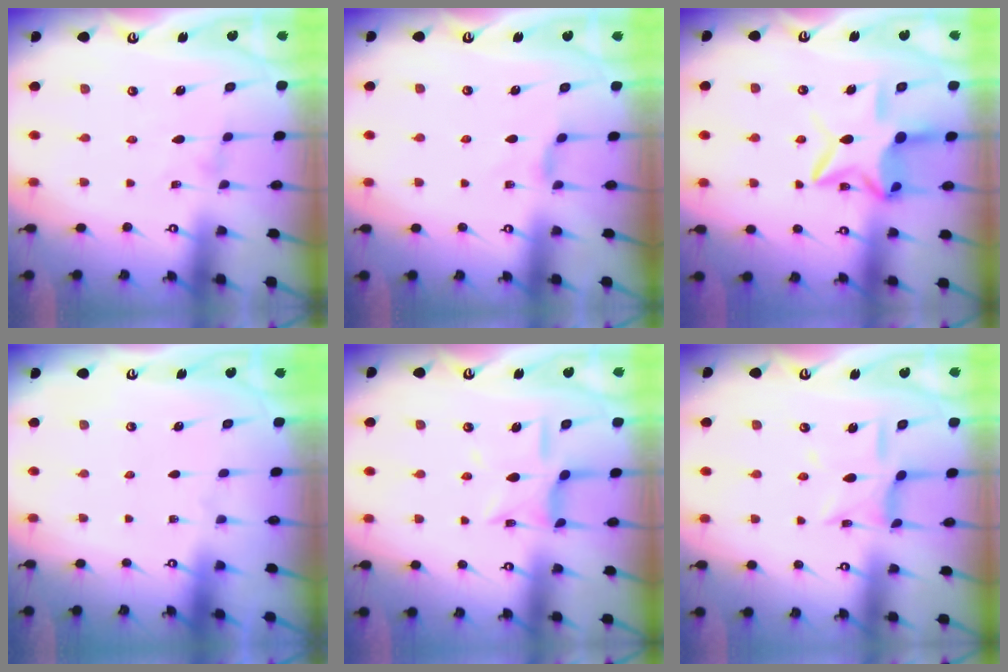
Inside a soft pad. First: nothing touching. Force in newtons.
{"total": 2.8, "press": 2.8, "slide": 0.6}
{"total": 12.6, "press": 12.5, "slide": 1.3}
{"total": 0.0}
{"total": 10.3, "press": 10.2, "slide": 0.7}
{"total": 8.9, "press": 8.9, "slide": 0.5}